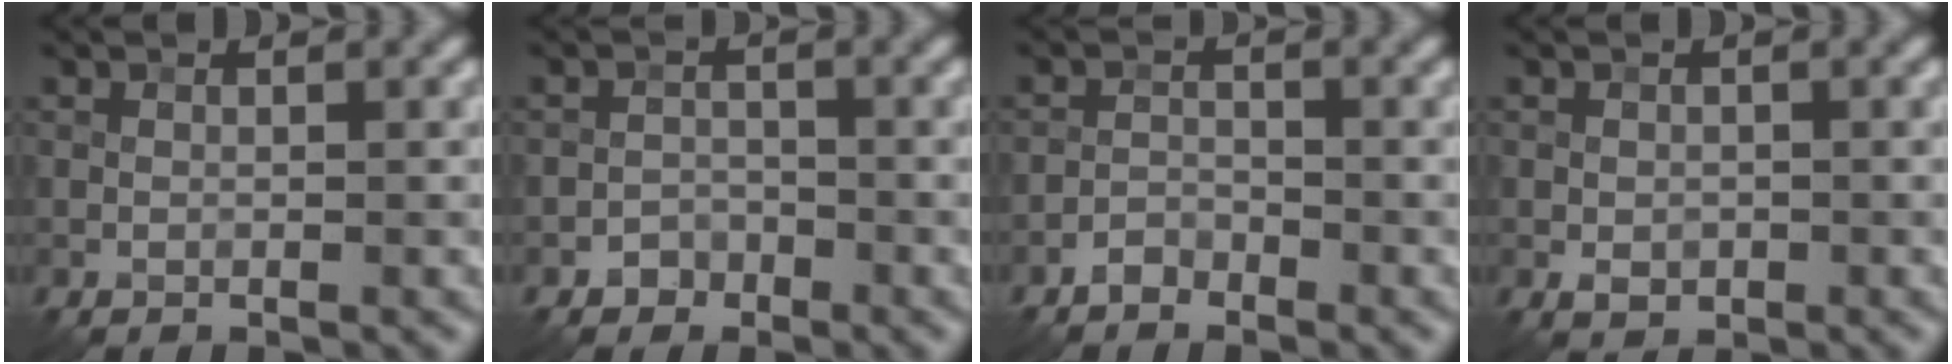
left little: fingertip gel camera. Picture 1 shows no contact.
{"total": 1.5, "force": [-1.0, 1.1, 0.0], "torque": [0.010, 0.007, -0.019]}
{"total": 1.5, "force": [-1.2, 0.7, 0.3], "torque": [0.000, 0.006, -0.026]}
{"total": 1.4, "force": [-0.4, 1.1, 0.7], "torque": [-0.011, -0.003, -0.007]}